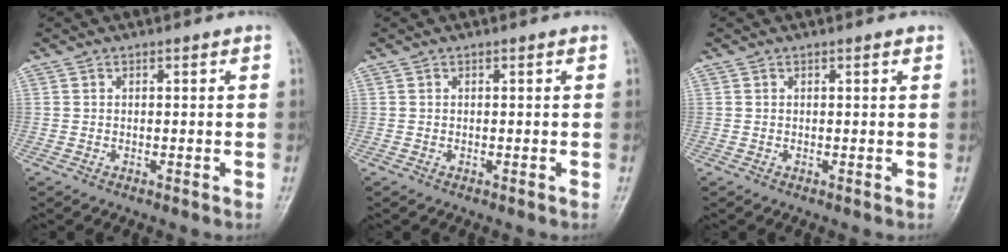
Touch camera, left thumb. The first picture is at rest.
{"total": 0.0}
{"total": 0.5, "force": [0.3, 0.1, 0.4], "torque": [-0.006, -0.001, 0.002]}